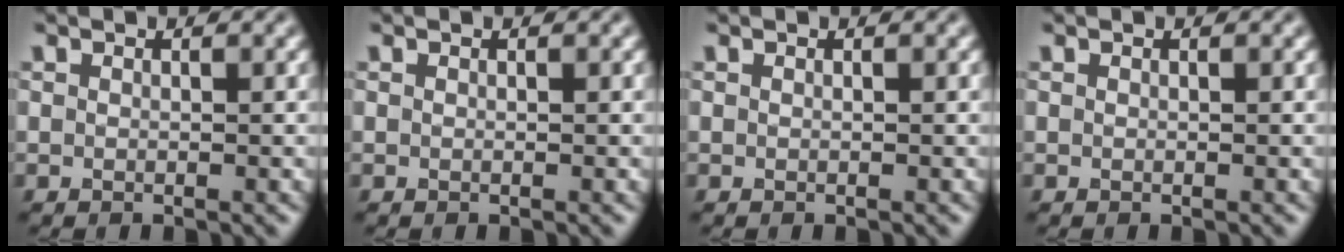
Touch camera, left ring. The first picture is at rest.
{"total": 0.0}
{"total": 0.0}
{"total": 0.0}